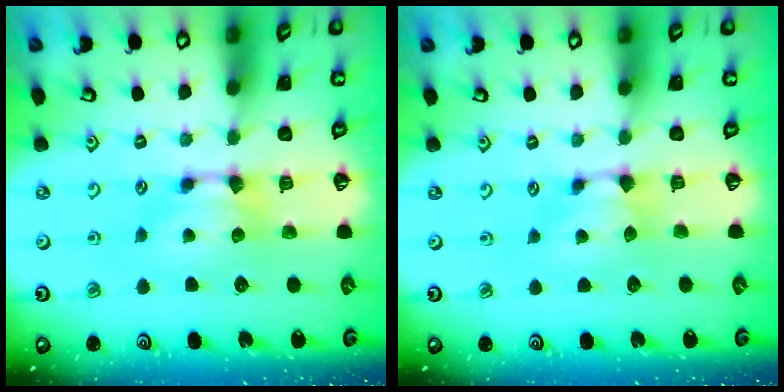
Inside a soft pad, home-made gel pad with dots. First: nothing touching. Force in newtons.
{"total": 0.9, "press": 0.7, "slide": 0.6}